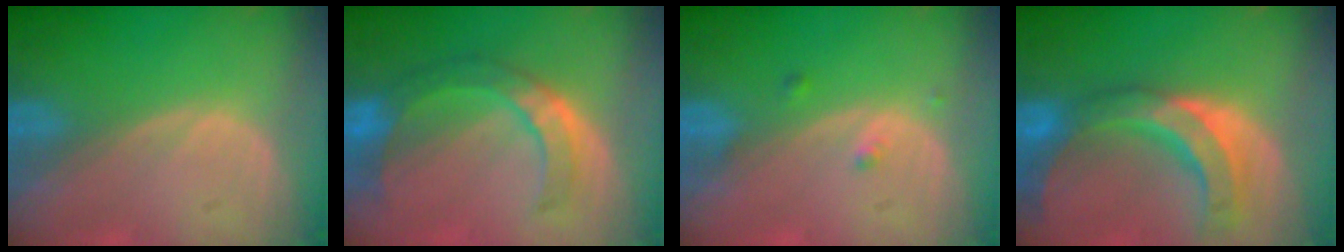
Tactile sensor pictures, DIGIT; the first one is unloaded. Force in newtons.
{"total": 7.5, "press": 7.2, "slide": 1.8}
{"total": 1.3, "press": 1.3, "slide": 0.0}
{"total": 10.8, "press": 9.4, "slide": 5.2}